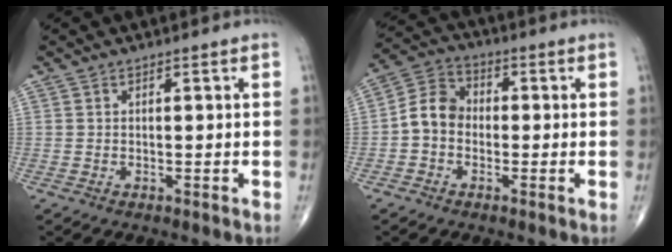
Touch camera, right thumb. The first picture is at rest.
{"total": 7.0, "force": [-1.2, 5.7, 4.0], "torque": [-0.056, 0.029, -0.039]}